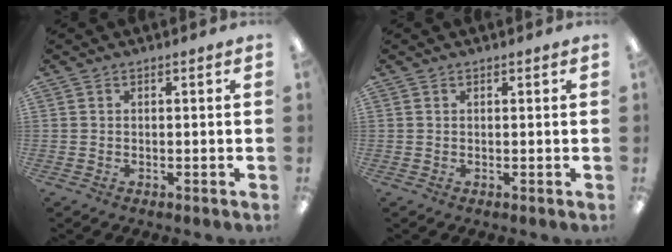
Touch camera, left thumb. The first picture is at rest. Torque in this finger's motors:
{"motor_torque": [0.00, -0.03, -0.26, 0.37, -0.04]}